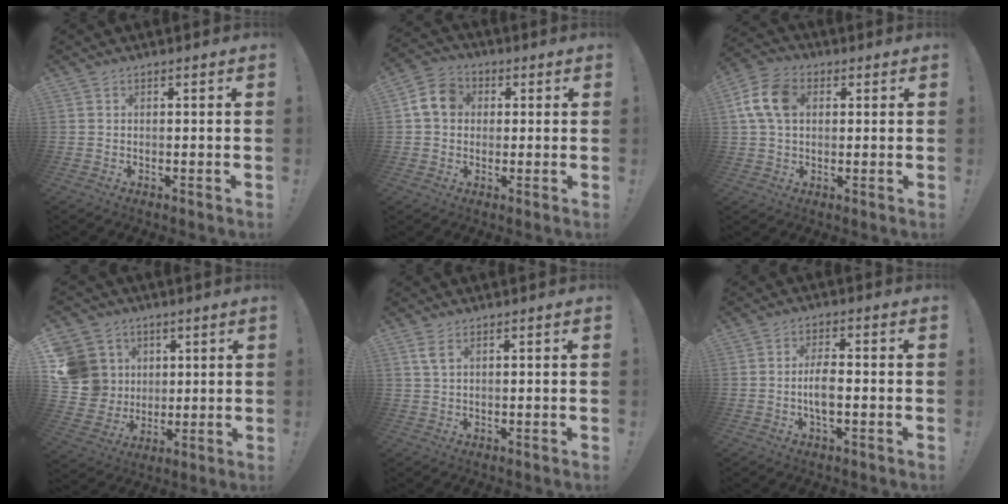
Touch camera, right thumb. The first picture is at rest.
{"total": 8.7, "force": [1.8, 7.2, 4.6], "torque": [-0.070, 0.016, 0.040]}
{"total": 11.5, "force": [2.5, 8.2, 7.8], "torque": [-0.144, 0.018, 0.053]}
{"total": 14.6, "force": [3.4, 13.4, 4.7], "torque": [-0.082, -0.008, 0.091]}
{"total": 3.2, "force": [1.6, 1.3, 2.5], "torque": [-0.044, -0.001, 0.028]}
{"total": 6.1, "force": [-1.3, 2.1, 5.6], "torque": [-0.117, -0.001, -0.026]}